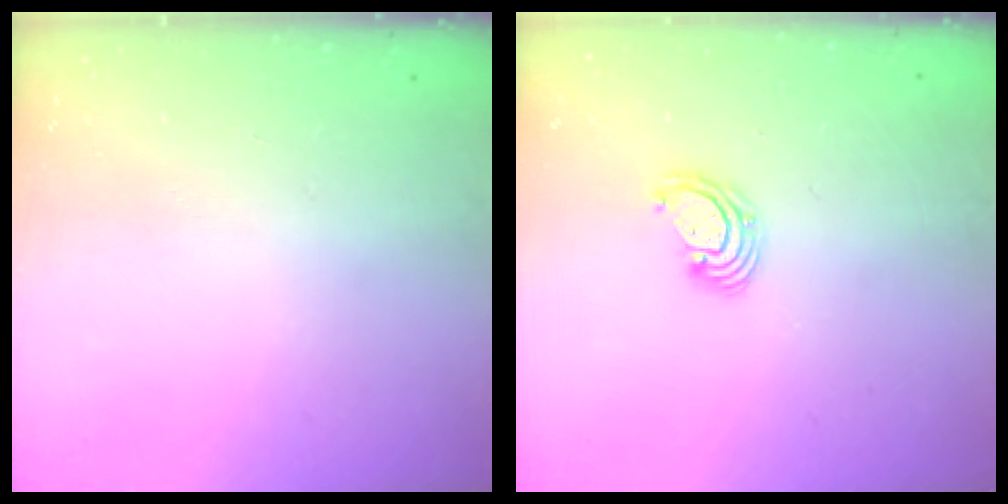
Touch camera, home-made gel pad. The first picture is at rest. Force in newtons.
{"total": 3.1, "press": 3.1, "slide": 0.1}